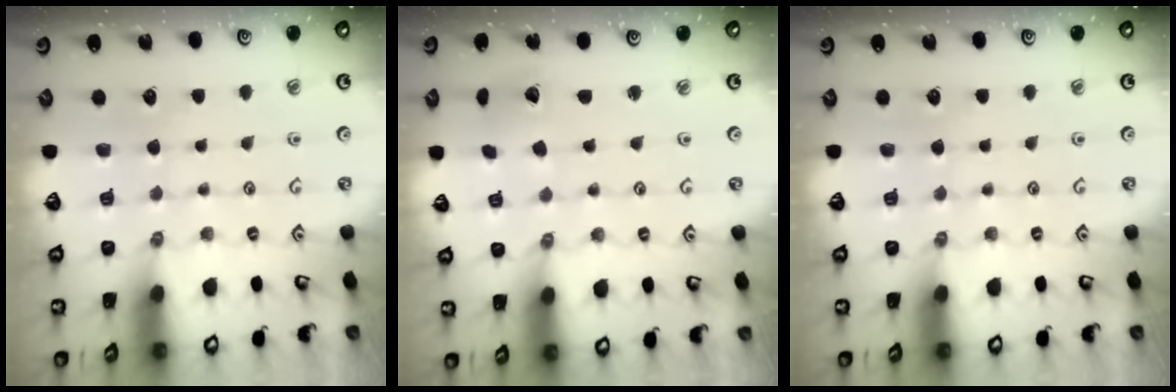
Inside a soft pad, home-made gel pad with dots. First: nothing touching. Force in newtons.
{"total": 3.3, "press": 3.3, "slide": 0.3}
{"total": 0.0}